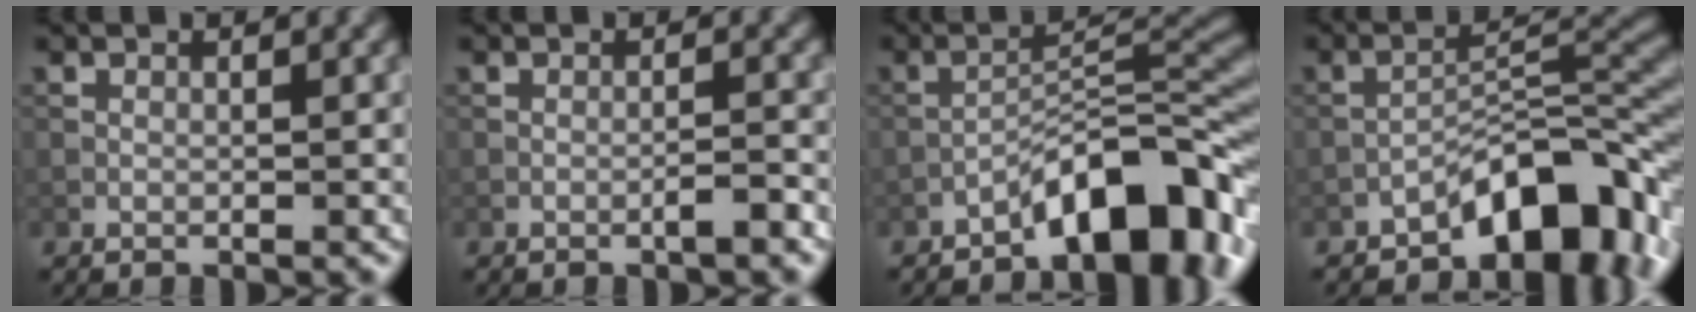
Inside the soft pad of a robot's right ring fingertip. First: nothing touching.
{"total": 1.4, "force": [-0.9, 0.0, 1.1], "torque": [-0.016, 0.006, -0.017]}
{"total": 8.3, "force": [-5.2, 2.4, 6.0], "torque": [-0.079, 0.023, -0.084]}
{"total": 7.9, "force": [-4.9, 3.0, 5.5], "torque": [-0.063, 0.020, -0.080]}